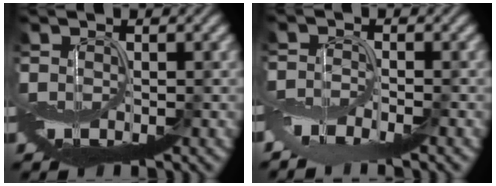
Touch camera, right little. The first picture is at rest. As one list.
[{"total": 3.3, "force": [-2.6, 1.0, 1.8], "torque": [-0.028, -0.005, -0.053]}]